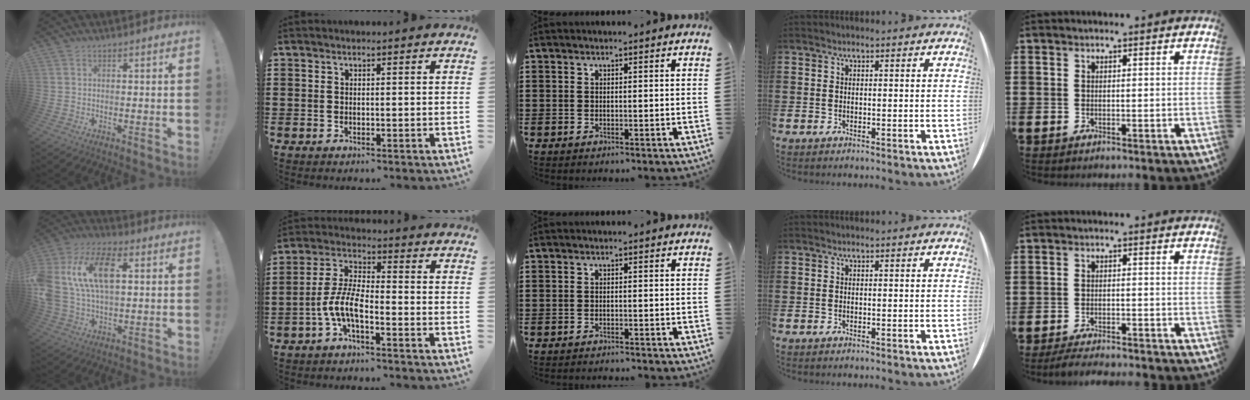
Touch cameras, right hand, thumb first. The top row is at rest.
{"thumb": {"total": 17.6, "force": [4.5, 10.7, 13.3], "torque": [-0.251, 0.001, 0.079]}, "index": {"total": 6.9, "force": [-3.1, 2.2, 5.7], "torque": [-0.146, -0.011, -0.066]}, "middle": {"total": 0.8, "force": [-0.8, -0.1, 0.1], "torque": [-0.004, 0.000, -0.017]}, "little": {"total": 2.2, "force": [-2.2, 0.0, 0.6], "torque": [-0.010, 0.007, -0.043]}}